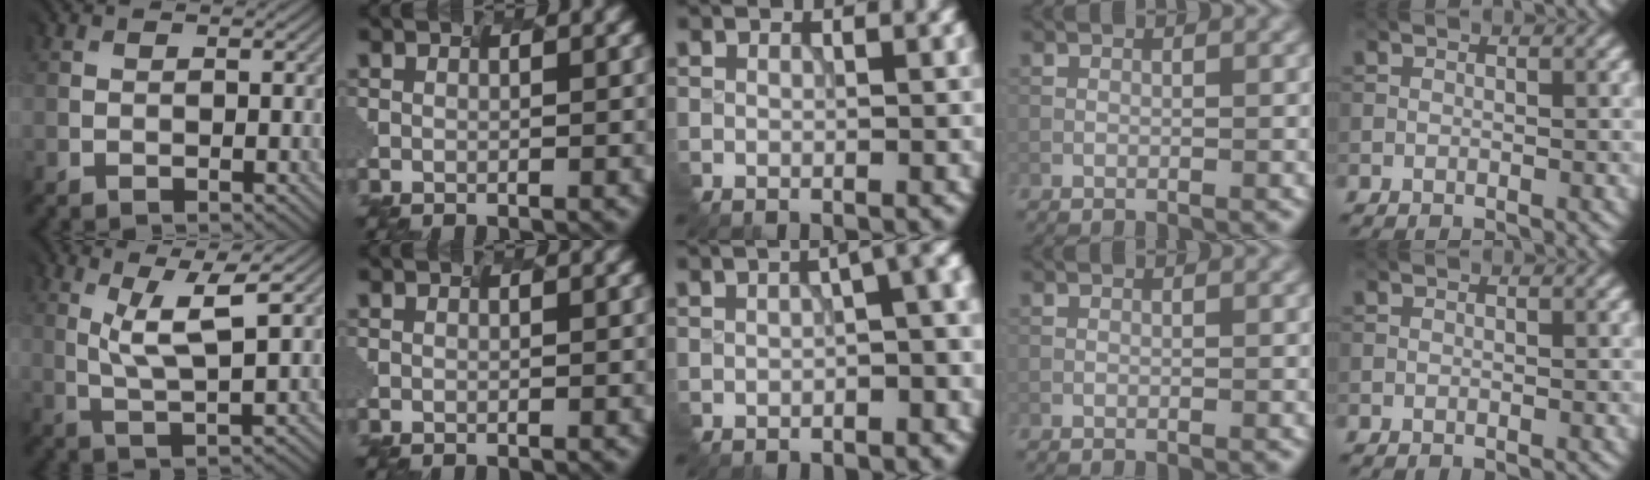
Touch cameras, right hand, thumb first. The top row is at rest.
{"thumb": {"total": 5.1, "force": [2.8, 0.6, 4.2], "torque": [-0.078, 0.000, 0.058]}, "middle": {"total": 7.5, "force": [0.2, 3.1, 6.8], "torque": [-0.036, 0.011, -0.007]}}